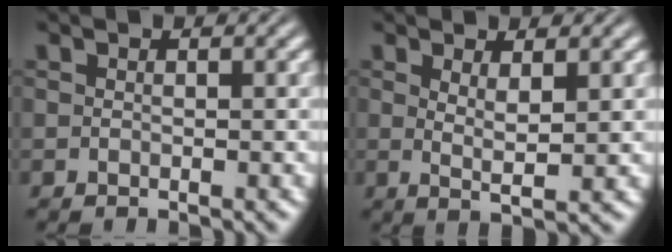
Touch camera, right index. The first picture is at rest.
{"total": 2.4, "force": [0.7, -0.7, 2.2], "torque": [-0.035, -0.016, 0.022]}